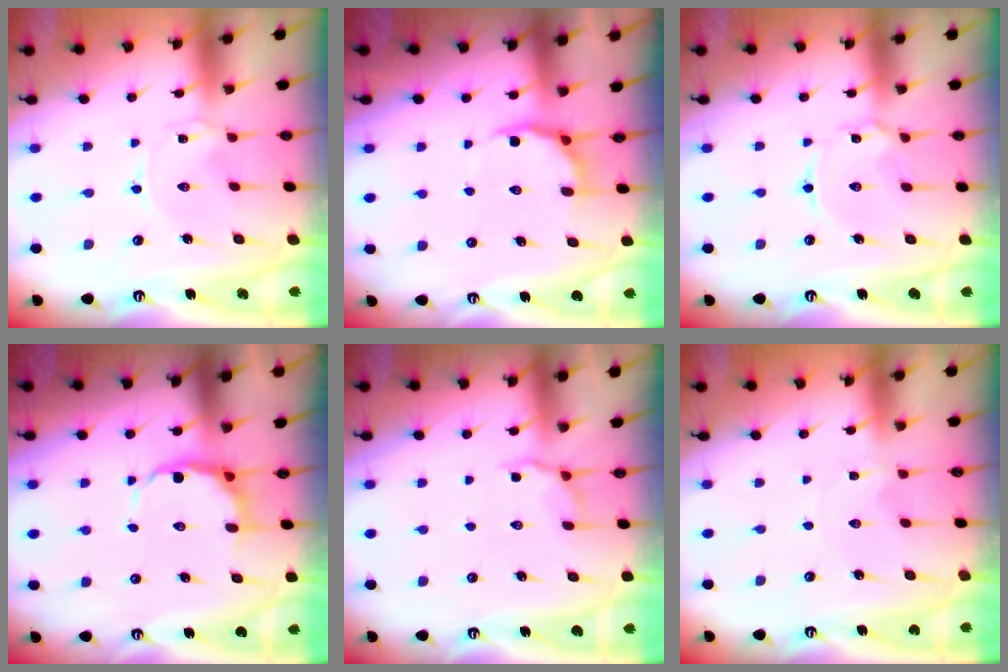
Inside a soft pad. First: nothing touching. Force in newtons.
{"total": 6.9, "press": 6.5, "slide": 2.3}
{"total": 3.0, "press": 3.0, "slide": 0.4}
{"total": 7.6, "press": 7.4, "slide": 1.8}
{"total": 5.1, "press": 4.9, "slide": 1.5}
{"total": 0.7, "press": 0.7, "slide": 0.1}